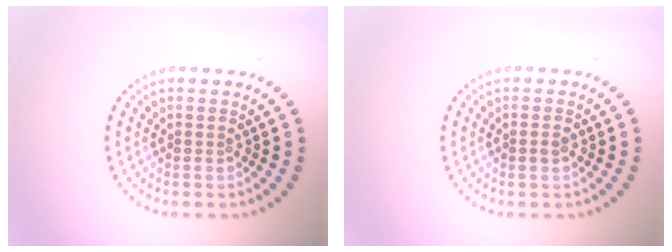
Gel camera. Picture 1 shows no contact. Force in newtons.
{"total": 0.9, "press": 0.9, "slide": 0.0}